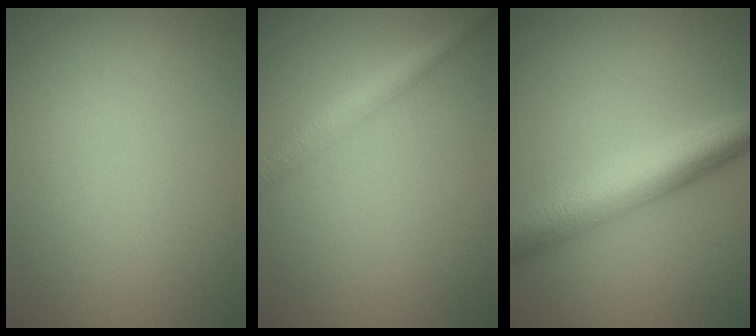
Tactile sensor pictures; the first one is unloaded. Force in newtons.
{"total": 2.9, "press": 2.9, "slide": 0.1}
{"total": 6.4, "press": 6.4, "slide": 0.2}